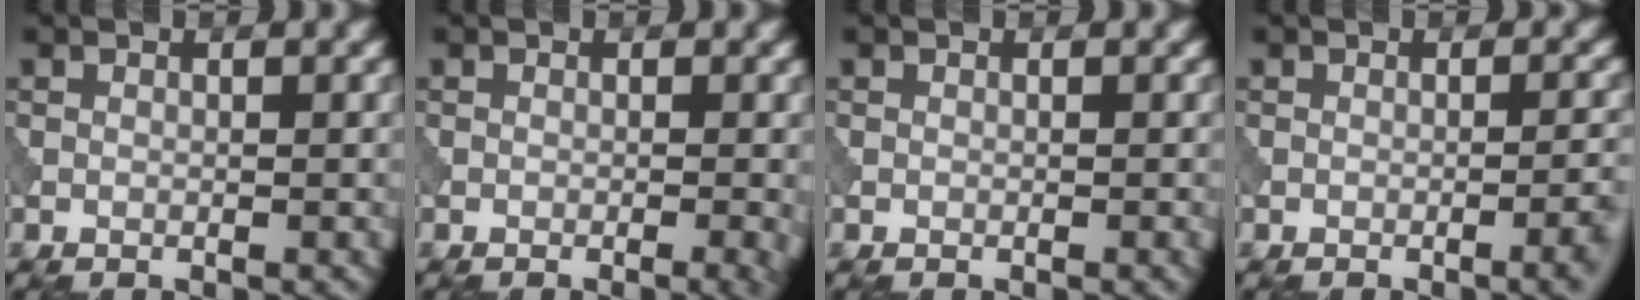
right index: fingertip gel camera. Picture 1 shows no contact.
{"total": 1.6, "force": [-0.5, 0.4, 1.5], "torque": [-0.015, 0.000, -0.008]}
{"total": 0.0}
{"total": 2.7, "force": [-1.0, 0.8, 2.4], "torque": [-0.025, 0.006, -0.019]}